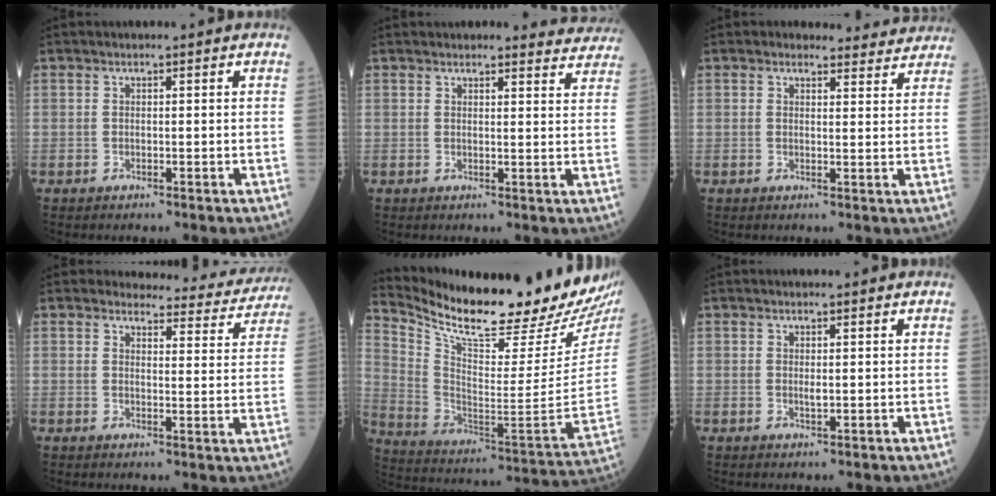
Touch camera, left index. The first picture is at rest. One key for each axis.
{"total": 6.9, "fx": 6.8, "fy": 1.0, "fz": 0.4, "tx": 0.015, "ty": -0.014, "tz": 0.051}
{"total": 5.6, "fx": 5.4, "fy": 1.6, "fz": -0.1, "tx": 0.014, "ty": -0.003, "tz": 0.042}
{"total": 12.1, "fx": 11.8, "fy": 2.7, "fz": 0.8, "tx": 0.021, "ty": -0.046, "tz": 0.109}
{"total": 27.0, "fx": 23.4, "fy": 3.0, "fz": 13.2, "tx": -0.241, "ty": -0.089, "tz": 0.343}
{"total": 1.1, "fx": 0.5, "fy": 0.2, "fz": 1.0, "tx": -0.024, "ty": 0.001, "tz": 0.009}